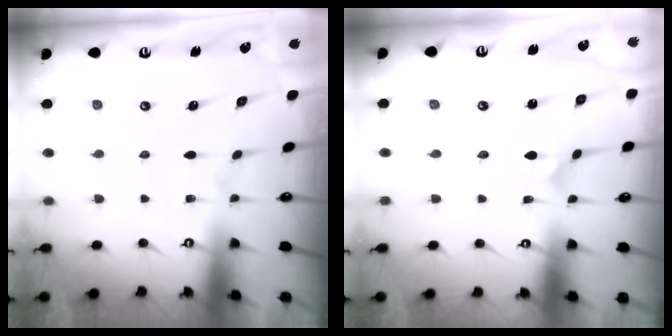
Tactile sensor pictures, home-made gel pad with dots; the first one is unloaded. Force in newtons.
{"total": 2.2, "press": 2.2, "slide": 0.1}